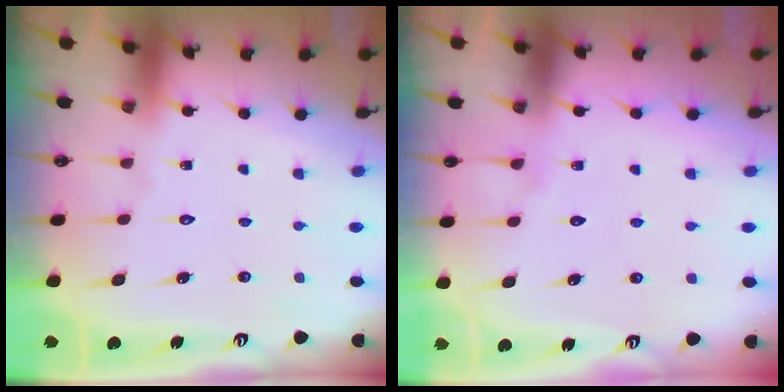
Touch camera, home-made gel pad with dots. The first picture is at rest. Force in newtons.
{"total": 2.9, "press": 2.9, "slide": 0.2}